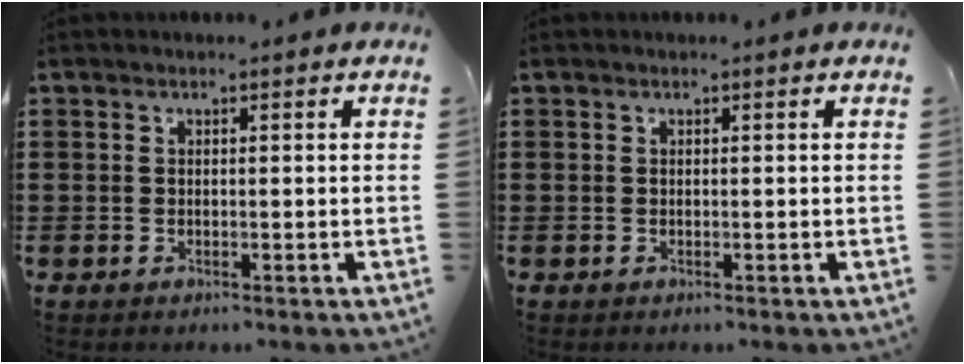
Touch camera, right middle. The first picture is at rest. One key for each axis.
{"total": 0.0}